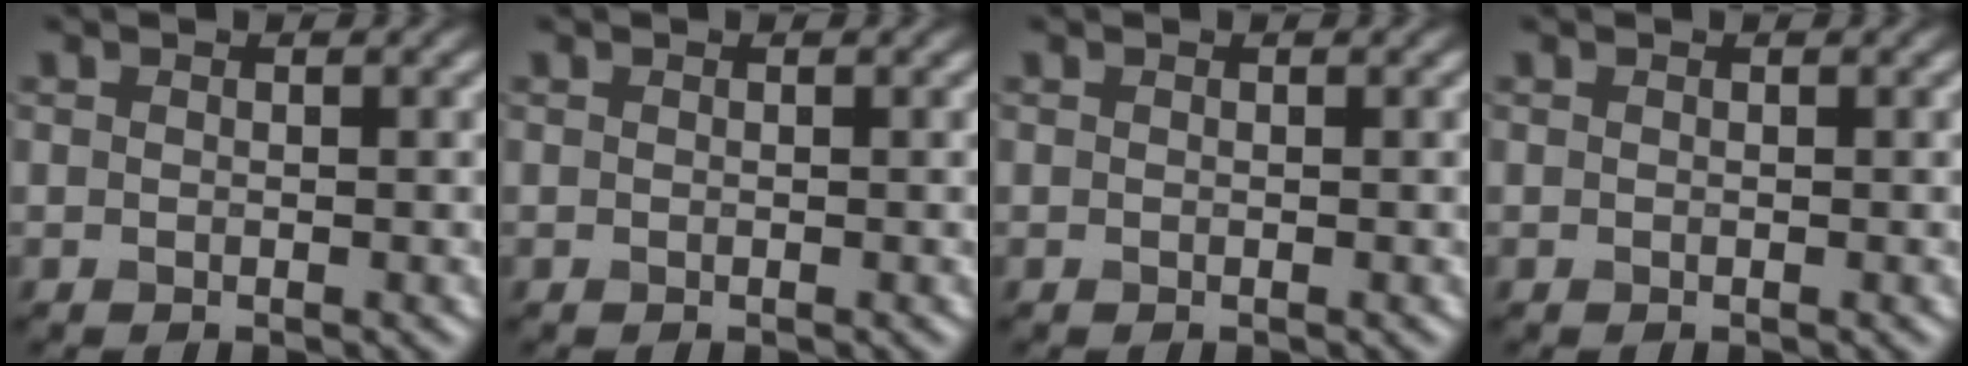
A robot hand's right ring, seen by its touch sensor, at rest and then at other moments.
{"total": 0.0}
{"total": 0.0}
{"total": 0.0}